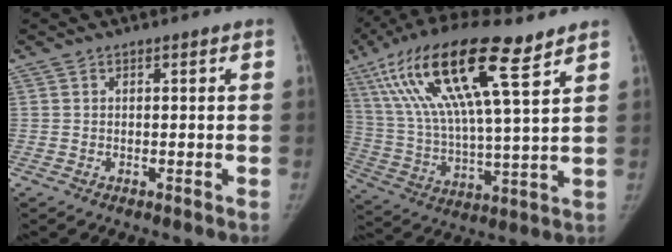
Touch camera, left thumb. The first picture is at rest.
{"total": 23.3, "force": [12.3, 5.4, 19.1], "torque": [-0.377, -0.019, 0.223]}